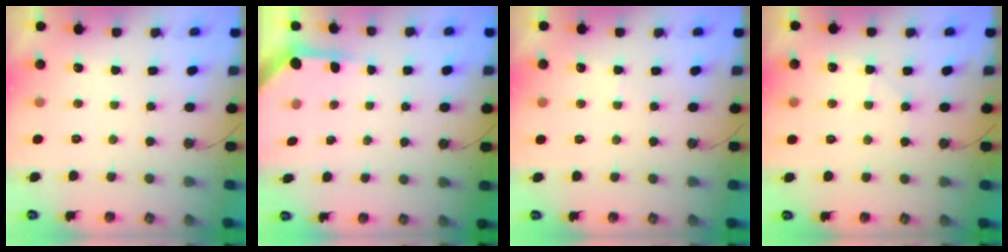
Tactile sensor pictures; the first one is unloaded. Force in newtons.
{"total": 3.9, "press": 3.8, "slide": 0.3}
{"total": 2.7, "press": 2.7, "slide": 0.3}
{"total": 4.8, "press": 4.7, "slide": 0.7}